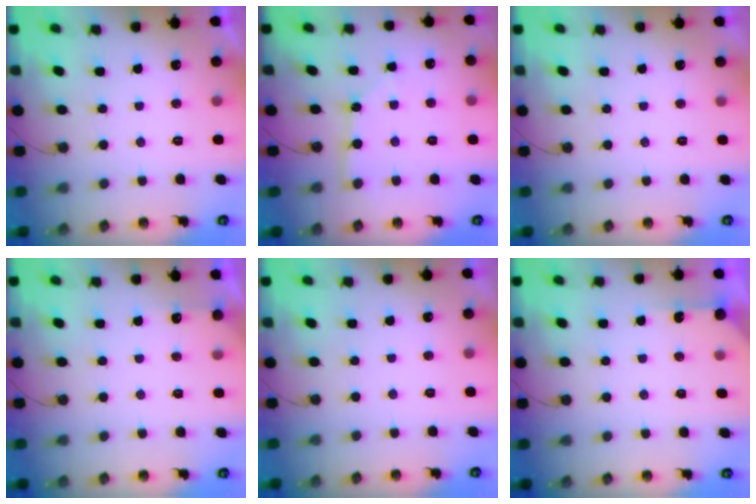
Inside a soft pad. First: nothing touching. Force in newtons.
{"total": 2.6, "press": 2.6, "slide": 0.2}
{"total": 0.0}
{"total": 2.9, "press": 2.9, "slide": 0.3}
{"total": 0.0}
{"total": 4.5, "press": 4.5, "slide": 0.3}